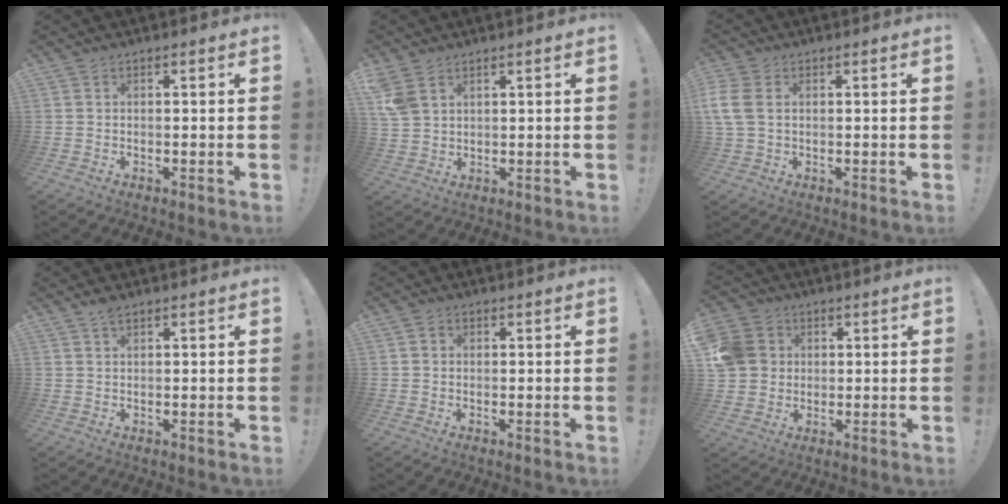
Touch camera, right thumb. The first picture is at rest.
{"total": 6.0, "force": [3.3, 3.9, 3.2], "torque": [-0.063, -0.010, 0.066]}
{"total": 6.6, "force": [1.3, 4.6, 4.5], "torque": [-0.102, -0.004, 0.026]}
{"total": 2.0, "force": [1.4, 0.6, 1.2], "torque": [-0.020, -0.003, 0.024]}
{"total": 1.4, "force": [-0.1, 1.3, 0.6], "torque": [-0.014, 0.007, 0.000]}
{"total": 10.7, "force": [1.6, 9.7, 4.3], "torque": [-0.080, 0.010, 0.038]}